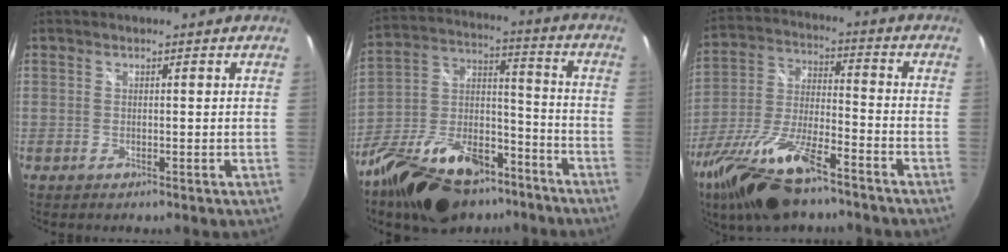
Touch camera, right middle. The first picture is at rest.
{"total": 23.9, "force": [-16.0, 11.7, 13.4], "torque": [-0.264, 0.015, -0.257]}
{"total": 19.8, "force": [-13.8, 5.9, 13.0], "torque": [-0.271, -0.035, -0.252]}